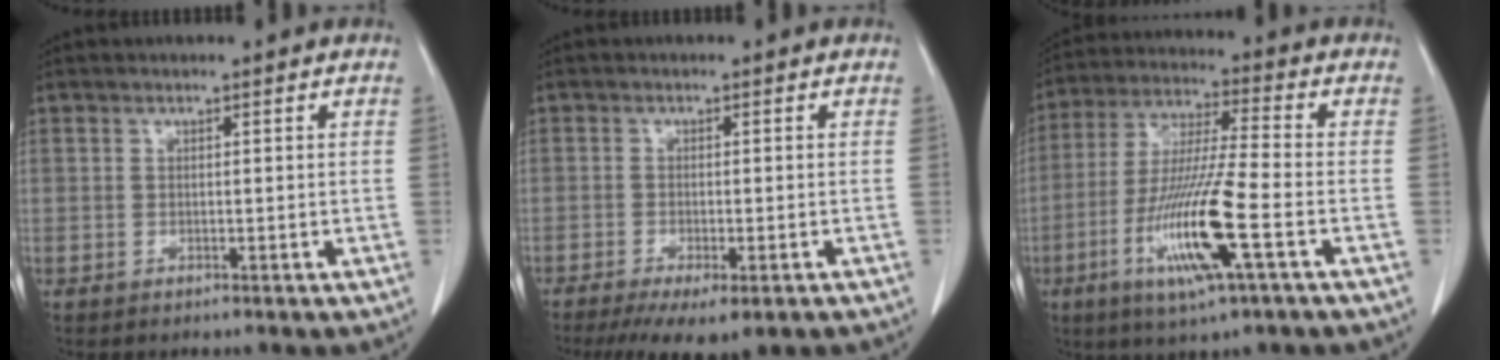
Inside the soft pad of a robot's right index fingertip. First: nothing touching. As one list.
[{"total": 9.4, "force": [-6.8, 2.1, 6.1], "torque": [-0.084, -0.018, -0.099]}, {"total": 14.8, "force": [-5.3, 0.4, 13.7], "torque": [-0.279, -0.020, -0.101]}]